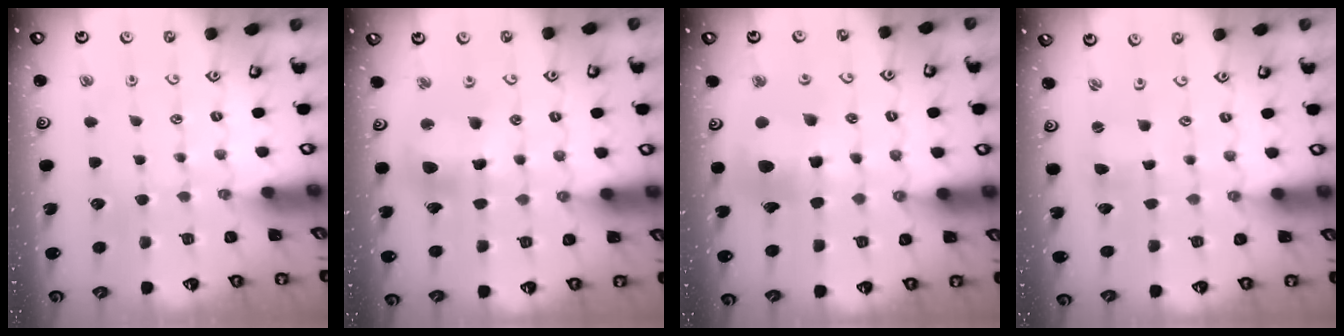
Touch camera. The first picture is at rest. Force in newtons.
{"total": 11.1, "press": 11.0, "slide": 1.5}
{"total": 12.9, "press": 12.8, "slide": 1.7}
{"total": 1.2, "press": 1.1, "slide": 0.3}